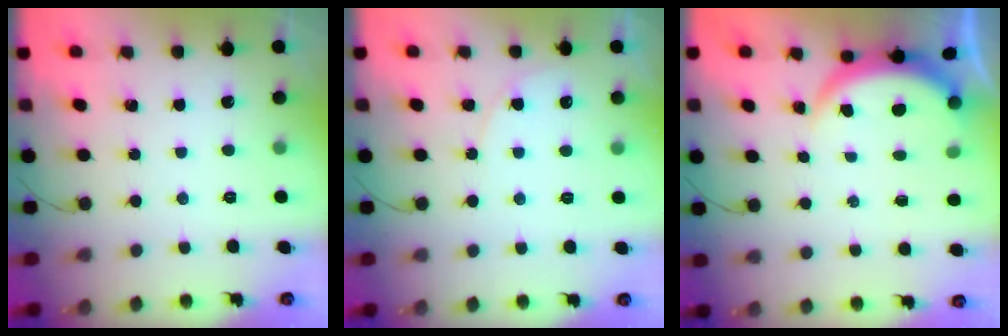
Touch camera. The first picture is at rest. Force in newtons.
{"total": 4.2, "press": 4.2, "slide": 0.5}
{"total": 3.8, "press": 3.8, "slide": 0.3}